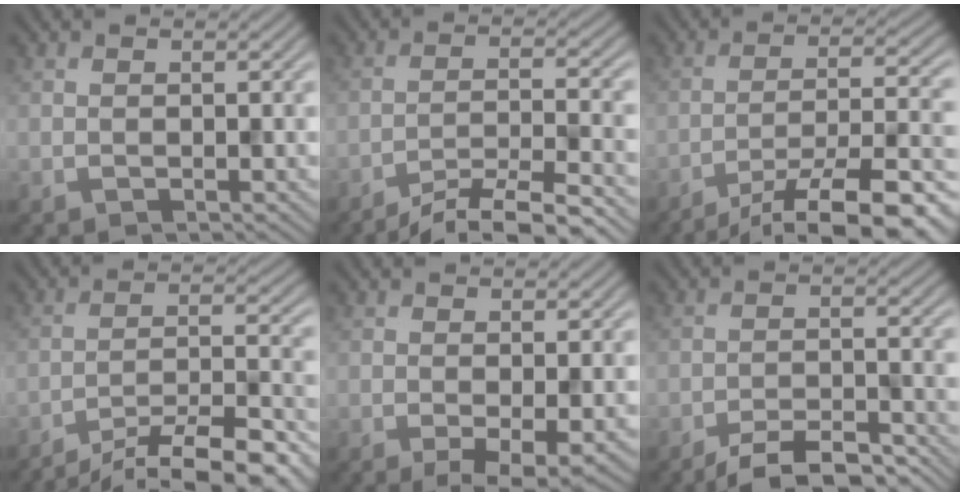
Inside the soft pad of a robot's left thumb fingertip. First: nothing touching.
{"total": 8.7, "force": [-7.1, 1.2, 4.9], "torque": [-0.083, 0.001, -0.119]}
{"total": 14.8, "force": [-11.3, 3.1, 9.1], "torque": [-0.145, -0.010, -0.166]}
{"total": 13.5, "force": [-11.2, 2.4, 7.3], "torque": [-0.118, -0.006, -0.166]}
{"total": 3.1, "force": [-0.7, 0.7, 2.9], "torque": [-0.052, -0.010, -0.011]}
{"total": 6.3, "force": [-5.2, 1.2, 3.3], "torque": [-0.055, 0.001, -0.089]}